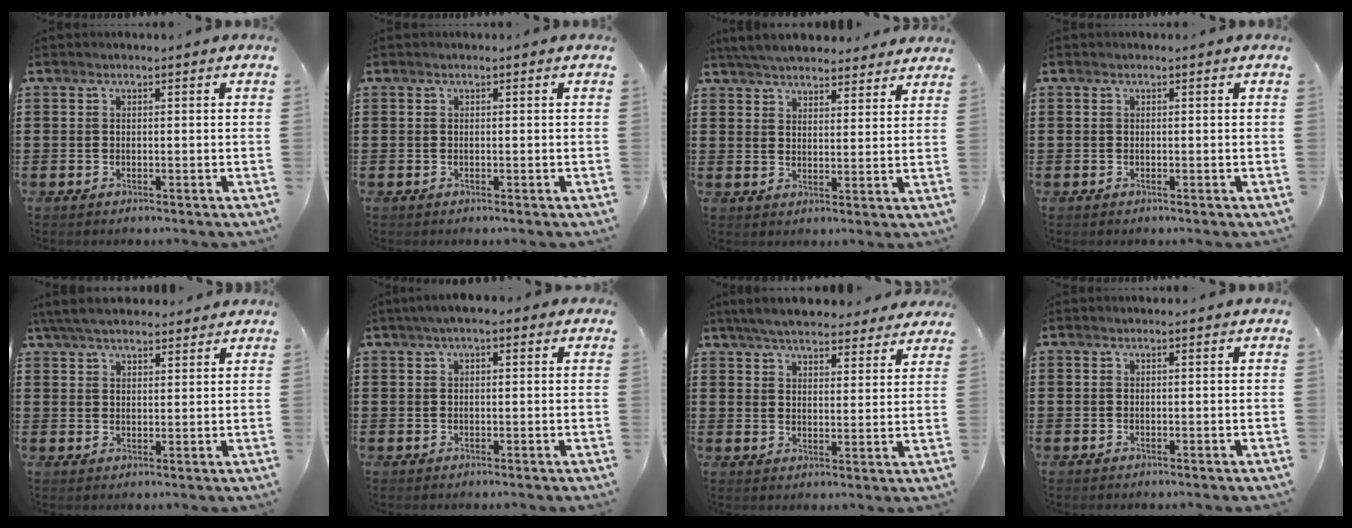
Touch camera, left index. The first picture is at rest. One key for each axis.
{"total": 0.0}
{"total": 5.6, "fx": 5.4, "fy": 0.7, "fz": 1.2, "tx": -0.040, "ty": -0.016, "tz": 0.100}
{"total": 0.0}
{"total": 5.6, "fx": 5.0, "fy": 1.3, "fz": 2.1, "tx": -0.055, "ty": -0.005, "tz": 0.096}
{"total": 2.2, "fx": 1.0, "fy": 0.9, "fz": 1.8, "tx": -0.036, "ty": 0.009, "tz": 0.017}
{"total": 6.0, "fx": 5.7, "fy": 1.0, "fz": 1.7, "tx": -0.054, "ty": -0.016, "tz": 0.105}
{"total": 0.0}